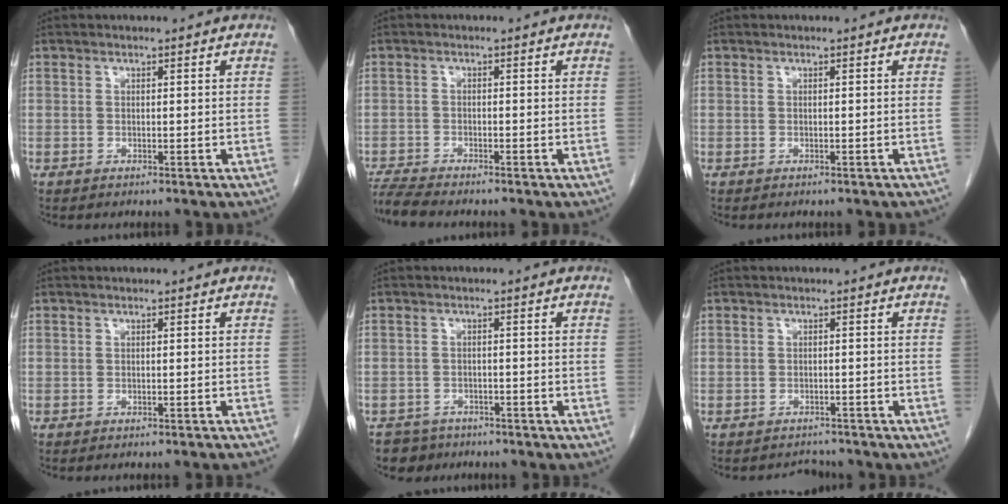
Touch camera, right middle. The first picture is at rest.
{"total": 3.6, "force": [-3.4, -0.8, 0.8], "torque": [-0.021, -0.019, -0.065]}
{"total": 2.1, "force": [-1.8, 0.8, 0.9], "torque": [-0.015, -0.003, -0.018]}
{"total": 2.8, "force": [-2.6, -0.1, 0.9], "torque": [-0.016, -0.008, -0.029]}
{"total": 4.0, "force": [-3.2, 2.4, -0.4], "torque": [0.006, 0.003, -0.053]}
{"total": 2.2, "force": [-1.9, 1.0, -0.6], "torque": [-0.002, 0.002, -0.030]}